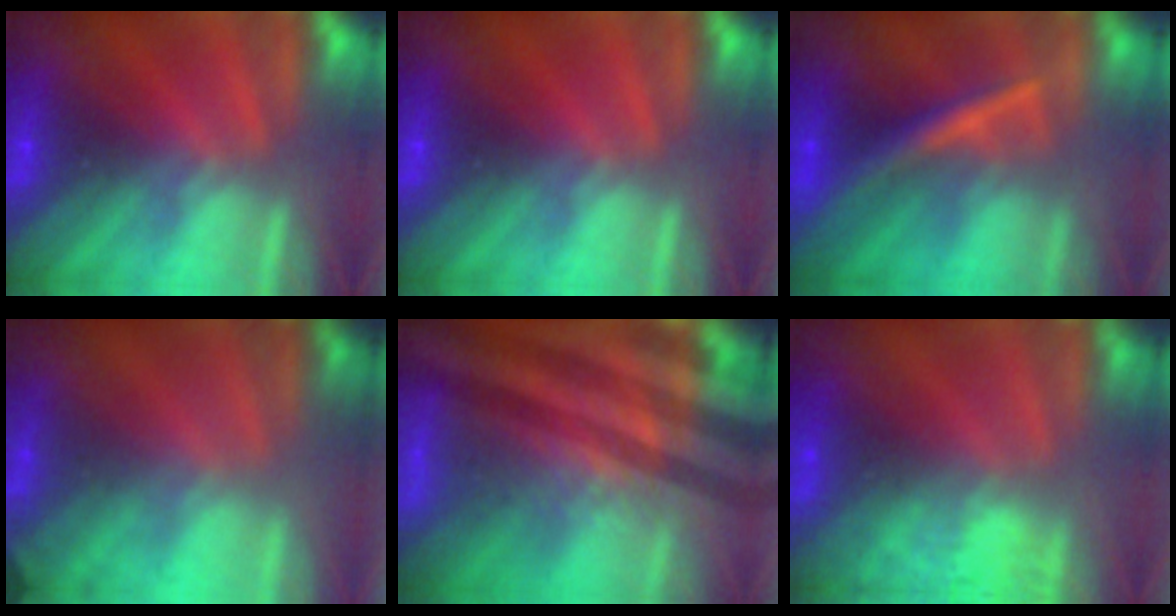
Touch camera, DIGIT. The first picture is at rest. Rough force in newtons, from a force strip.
{"total": 0.0}
{"total": 2.3}
{"total": 1.9}
{"total": 7.4}
{"total": 9.3}